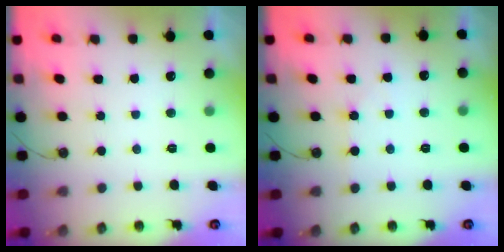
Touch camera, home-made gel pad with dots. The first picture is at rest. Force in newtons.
{"total": 2.1, "press": 2.0, "slide": 0.5}